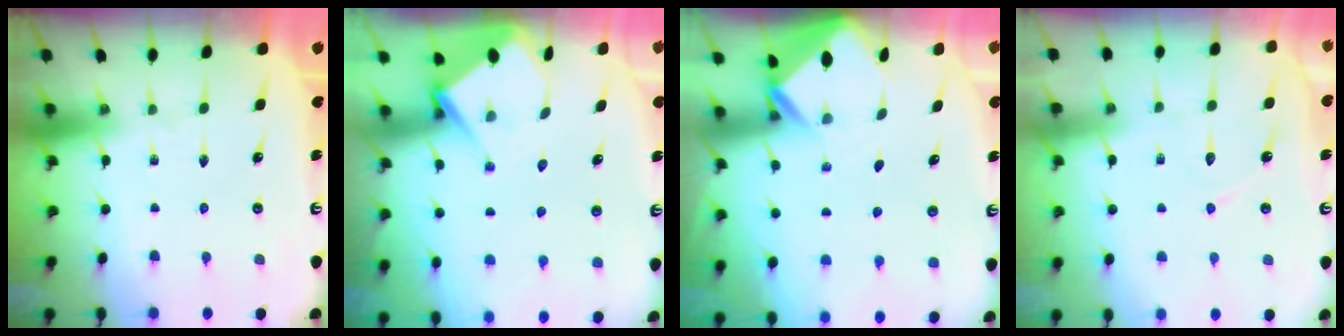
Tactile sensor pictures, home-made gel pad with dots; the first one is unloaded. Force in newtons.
{"total": 5.4, "press": 5.4, "slide": 0.2}
{"total": 2.7, "press": 2.7, "slide": 0.2}
{"total": 6.2, "press": 6.2, "slide": 0.4}